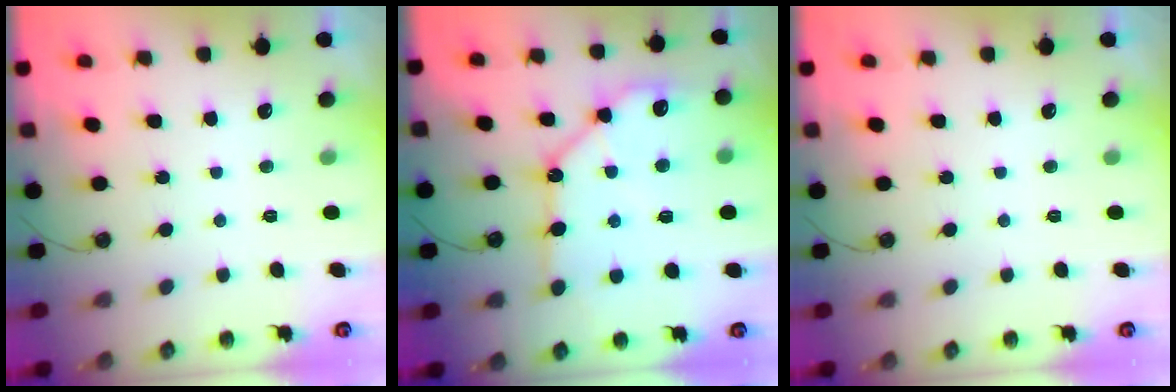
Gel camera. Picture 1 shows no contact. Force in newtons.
{"total": 15.6, "press": 15.5, "slide": 1.8}
{"total": 0.0}